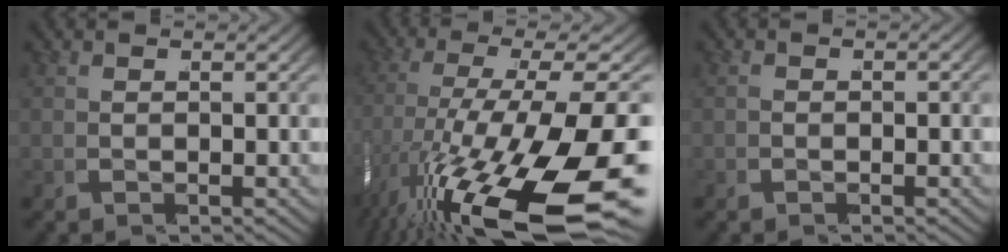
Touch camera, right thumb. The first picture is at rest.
{"total": 16.8, "force": [-7.0, 7.9, 13.1], "torque": [-0.274, -0.064, -0.072]}
{"total": 0.8, "force": [-0.7, 0.4, 0.0], "torque": [0.005, 0.003, -0.015]}